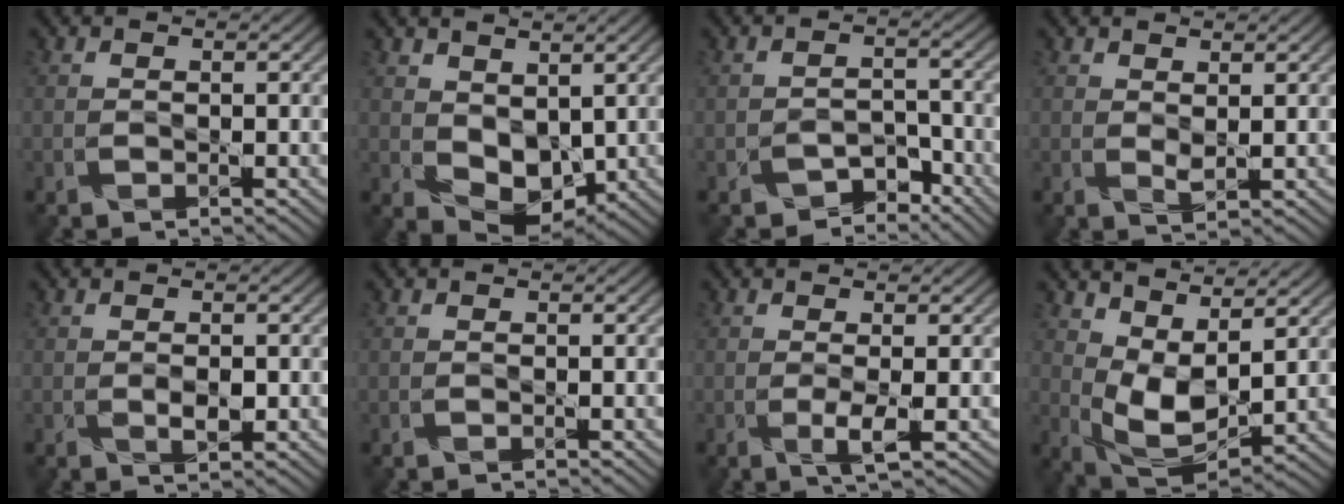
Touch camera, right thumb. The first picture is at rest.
{"total": 5.4, "force": [1.3, 3.7, 3.8], "torque": [-0.077, -0.015, 0.026]}
{"total": 3.7, "force": [-3.1, 1.8, 0.9], "torque": [-0.005, 0.003, -0.054]}
{"total": 1.2, "force": [0.9, 0.3, 0.7], "torque": [-0.019, -0.005, 0.020]}
{"total": 1.5, "force": [-0.1, 0.8, 1.3], "torque": [-0.025, -0.005, 0.001]}
{"total": 0.0}
{"total": 1.9, "force": [-0.1, -0.1, 1.9], "torque": [-0.040, -0.001, -0.006]}
{"total": 8.0, "force": [4.3, 3.8, 5.6], "torque": [-0.126, -0.004, 0.082]}